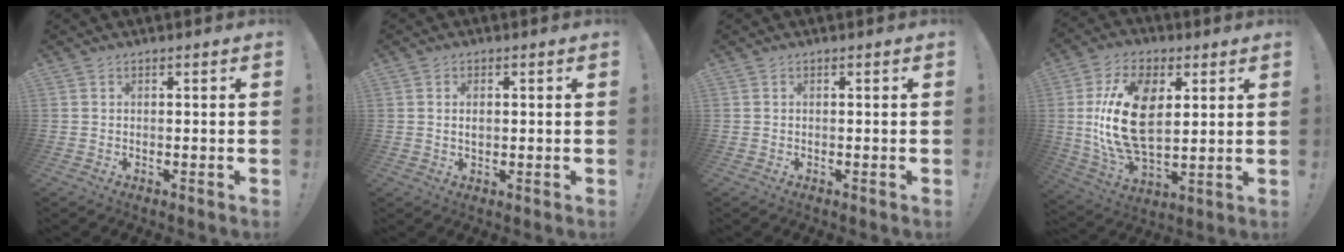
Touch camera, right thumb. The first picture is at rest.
{"total": 1.9, "force": [0.5, 1.2, 1.4], "torque": [-0.022, 0.003, 0.006]}
{"total": 0.0}
{"total": 20.7, "force": [3.3, 12.4, 16.2], "torque": [-0.311, 0.000, 0.056]}